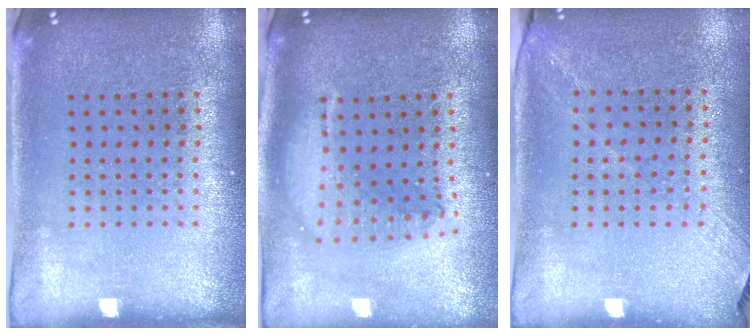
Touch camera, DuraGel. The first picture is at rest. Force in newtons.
{"total": 1.9, "press": 1.5, "slide": 1.1}
{"total": 1.3, "press": 1.0, "slide": 0.9}